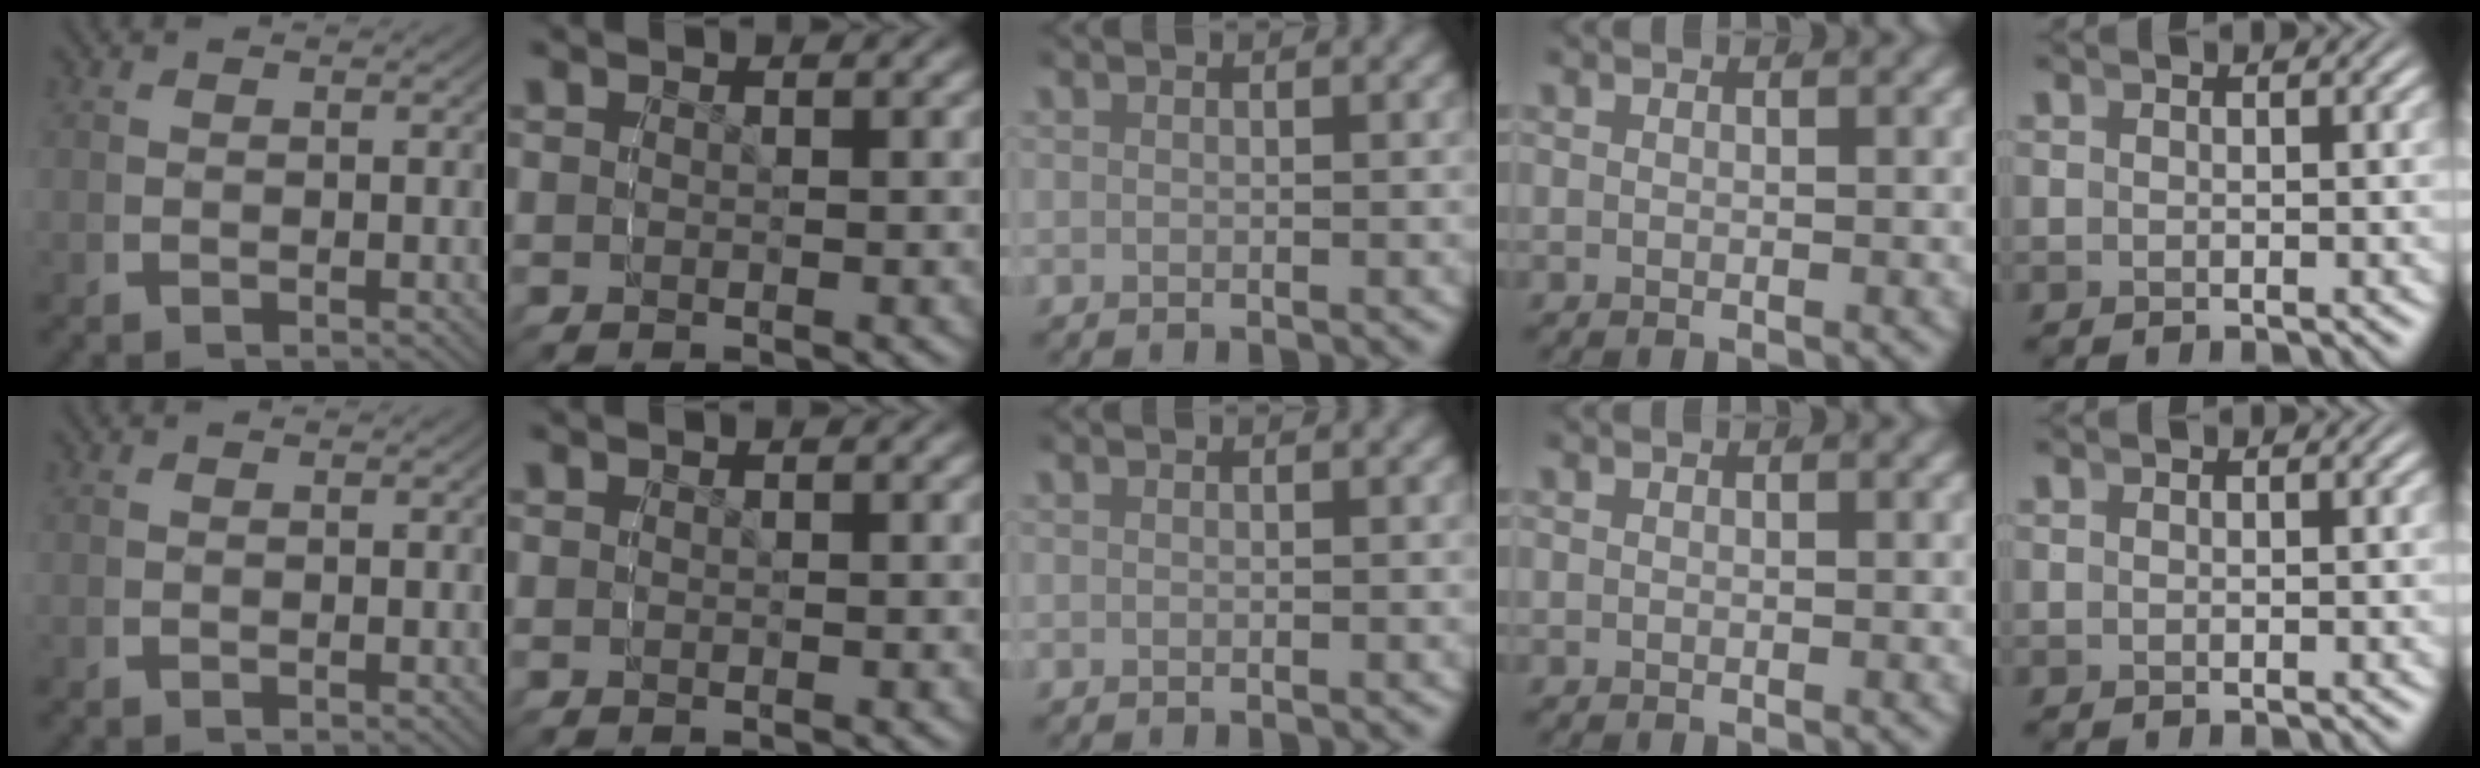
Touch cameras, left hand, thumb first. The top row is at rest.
{}